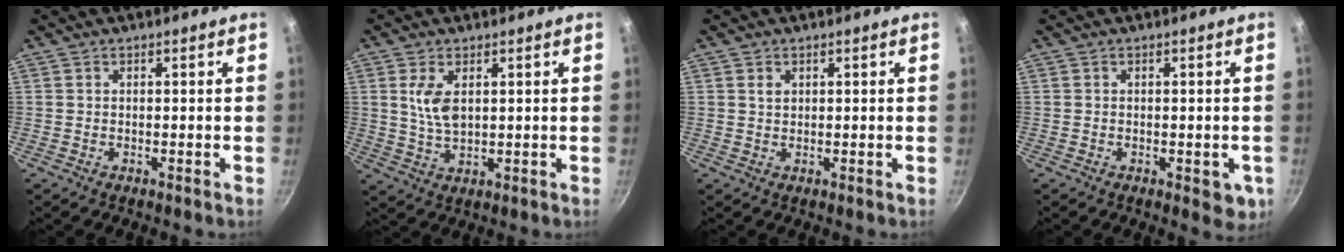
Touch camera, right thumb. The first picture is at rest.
{"total": 5.7, "force": [1.6, 3.0, 4.6], "torque": [-0.088, -0.009, 0.037]}
{"total": 1.4, "force": [0.6, 1.0, 0.8], "torque": [-0.009, -0.004, 0.013]}
{"total": 4.1, "force": [-1.3, 2.0, 3.3], "torque": [-0.019, -0.001, -0.012]}